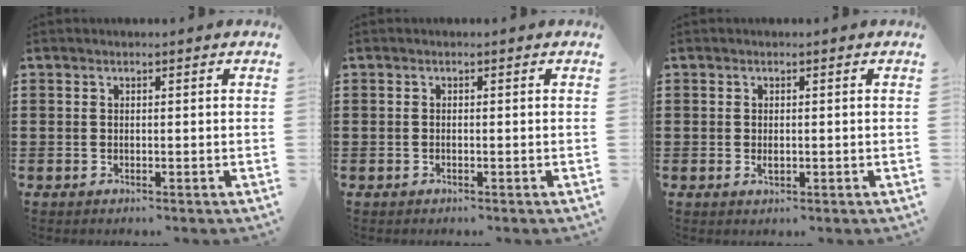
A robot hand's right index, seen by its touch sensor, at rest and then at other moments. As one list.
[{"total": 0.0}, {"total": 1.0, "force": [-0.2, 0.4, 0.9], "torque": [-0.018, -0.002, -0.004]}]